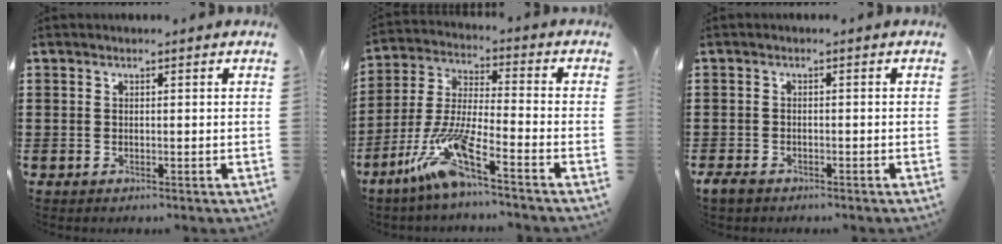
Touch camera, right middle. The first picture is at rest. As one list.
[{"total": 10.6, "force": [-7.2, 0.4, 7.7], "torque": [-0.184, -0.021, -0.150]}, {"total": 1.8, "force": [-1.4, 0.8, 0.8], "torque": [-0.031, -0.004, -0.033]}]